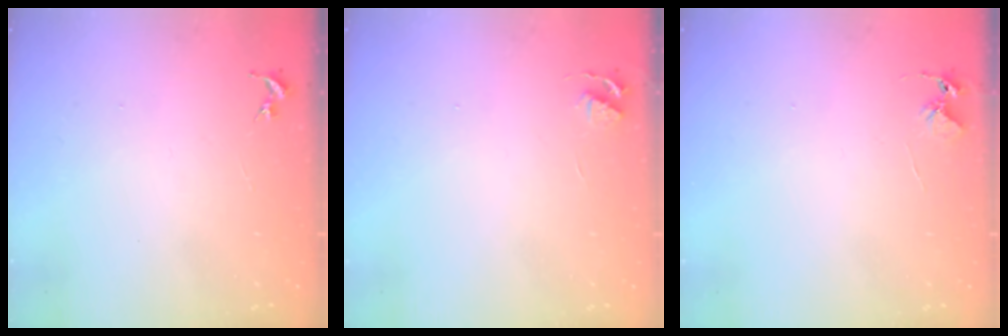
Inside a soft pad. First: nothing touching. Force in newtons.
{"total": 3.5, "press": 3.4, "slide": 0.5}
{"total": 4.9, "press": 4.9, "slide": 0.3}